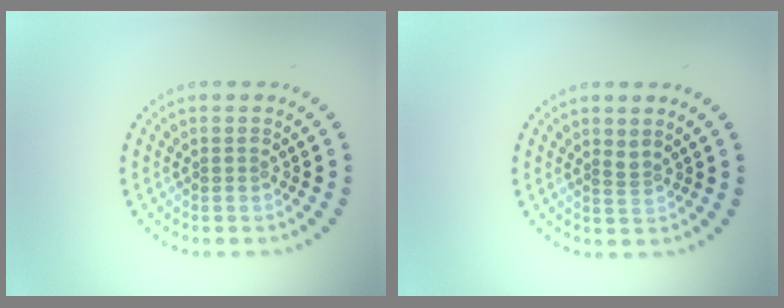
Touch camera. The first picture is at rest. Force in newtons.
{"total": 0.7, "press": 0.4, "slide": 0.6}